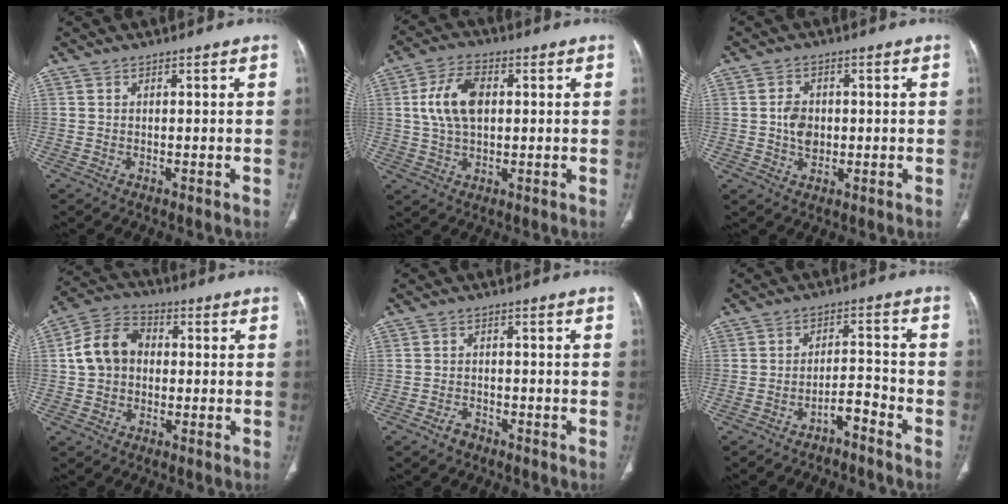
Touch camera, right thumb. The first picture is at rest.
{"total": 9.8, "force": [1.5, 5.8, 7.8], "torque": [-0.147, 0.008, 0.030]}
{"total": 4.8, "force": [-0.1, 3.6, 3.2], "torque": [-0.046, 0.003, -0.001]}
{"total": 10.0, "force": [0.5, 7.9, 6.1], "torque": [-0.101, 0.028, -0.002]}
{"total": 2.5, "force": [-1.7, 1.6, 0.9], "torque": [-0.017, 0.013, -0.026]}
{"total": 4.3, "force": [-3.4, 1.4, 2.3], "torque": [-0.035, 0.045, -0.055]}